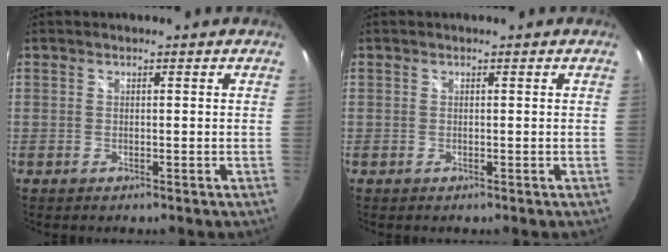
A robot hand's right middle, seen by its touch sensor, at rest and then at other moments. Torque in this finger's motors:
{"motor_torque": [-0.38, -0.37, 0.00, 0.00]}